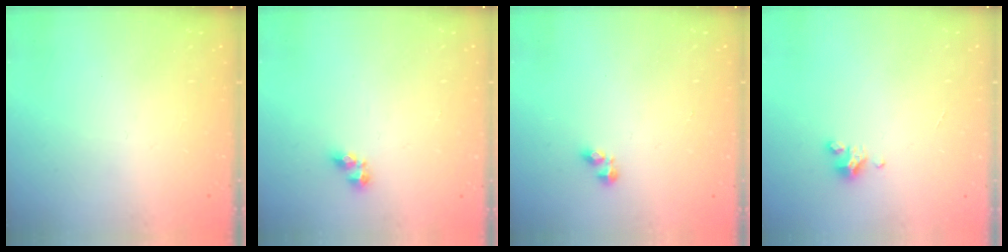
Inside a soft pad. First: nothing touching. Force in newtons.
{"total": 4.4, "press": 4.4, "slide": 0.1}
{"total": 2.5, "press": 2.5, "slide": 0.4}
{"total": 2.9, "press": 2.9, "slide": 0.3}